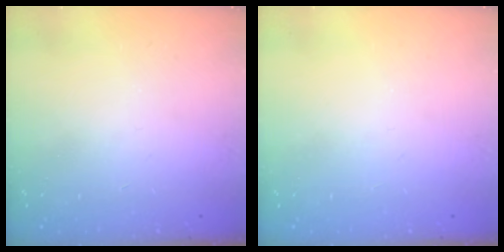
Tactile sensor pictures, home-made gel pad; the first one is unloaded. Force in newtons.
{"total": 0.0}